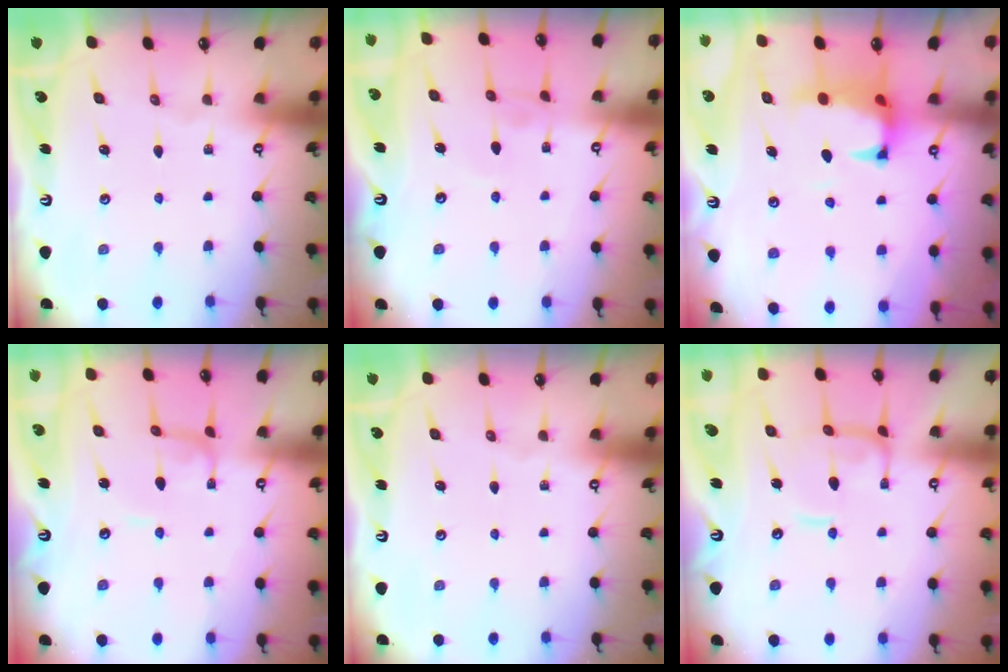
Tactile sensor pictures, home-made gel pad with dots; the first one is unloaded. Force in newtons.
{"total": 2.0, "press": 2.0, "slide": 0.2}
{"total": 1.5, "press": 1.1, "slide": 1.1}
{"total": 0.9, "press": 0.9, "slide": 0.1}
{"total": 0.0}
{"total": 2.8, "press": 2.7, "slide": 0.5}